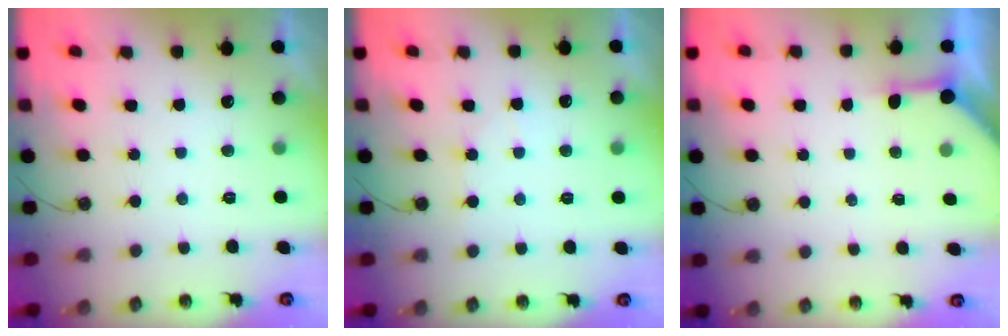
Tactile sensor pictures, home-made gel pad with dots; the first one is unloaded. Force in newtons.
{"total": 3.3, "press": 3.2, "slide": 0.4}
{"total": 3.8, "press": 3.8, "slide": 0.5}